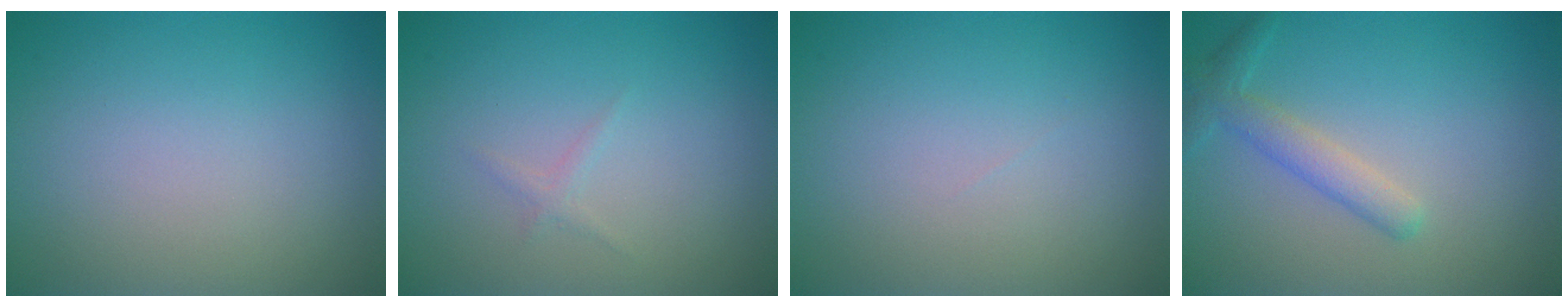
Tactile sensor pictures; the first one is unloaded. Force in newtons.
{"total": 0.7, "press": 0.7, "slide": 0.1}
{"total": 0.0}
{"total": 2.6, "press": 2.5, "slide": 0.1}